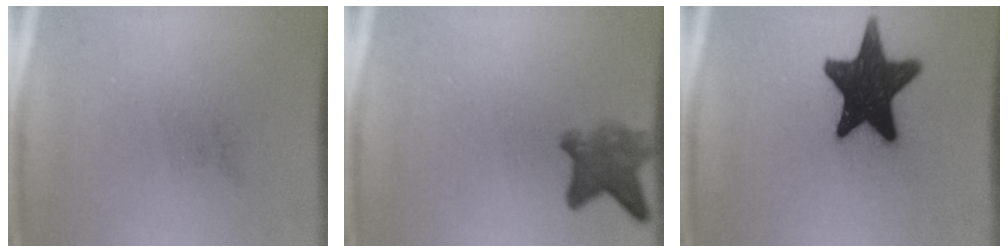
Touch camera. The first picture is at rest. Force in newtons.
{"total": 5.2}
{"total": 17.0}